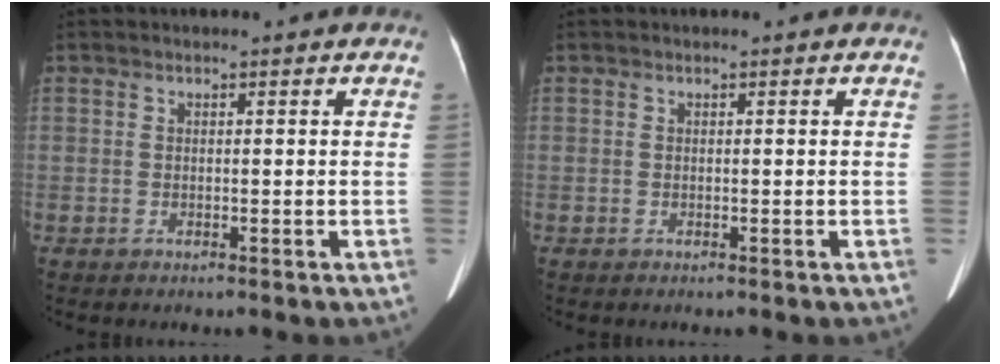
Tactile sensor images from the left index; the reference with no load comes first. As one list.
[{"total": 0.0}]